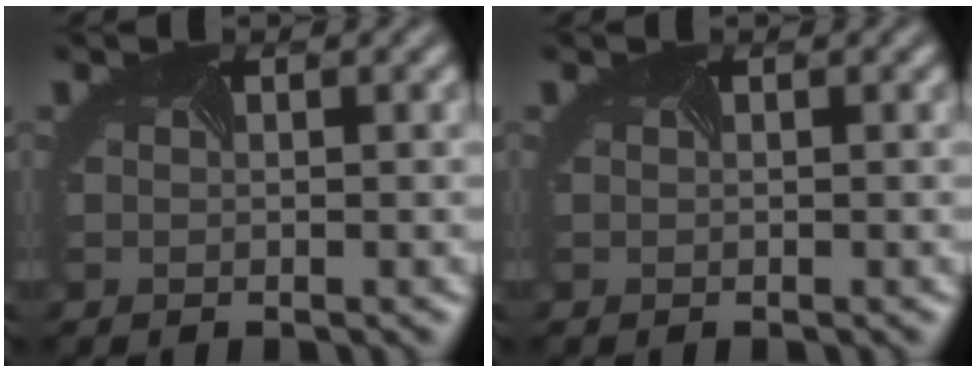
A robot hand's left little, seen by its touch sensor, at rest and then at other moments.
{"total": 0.0}